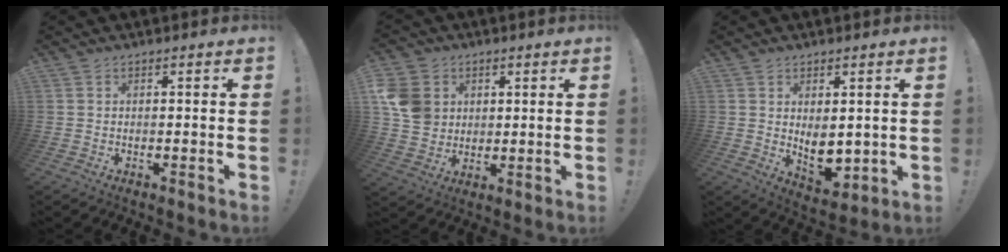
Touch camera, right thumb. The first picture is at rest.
{"total": 10.6, "force": [3.1, 9.2, 4.3], "torque": [-0.080, -0.013, 0.062]}
{"total": 7.1, "force": [1.3, 4.6, 5.2], "torque": [-0.065, -0.021, 0.033]}